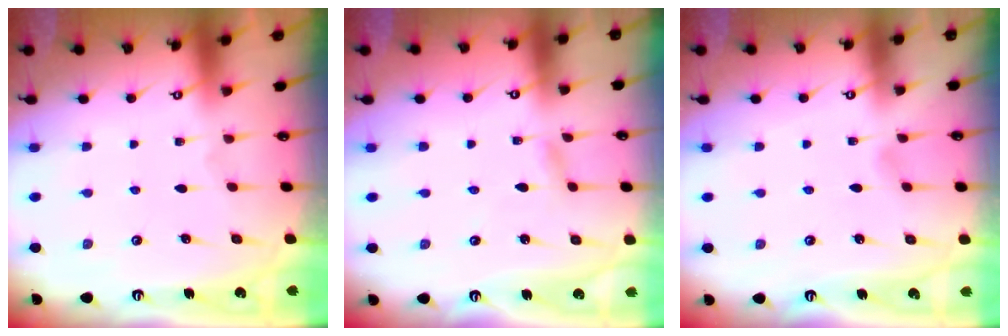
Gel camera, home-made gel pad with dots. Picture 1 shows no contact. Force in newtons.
{"total": 1.5, "press": 1.5, "slide": 0.1}
{"total": 2.4, "press": 2.4, "slide": 0.3}